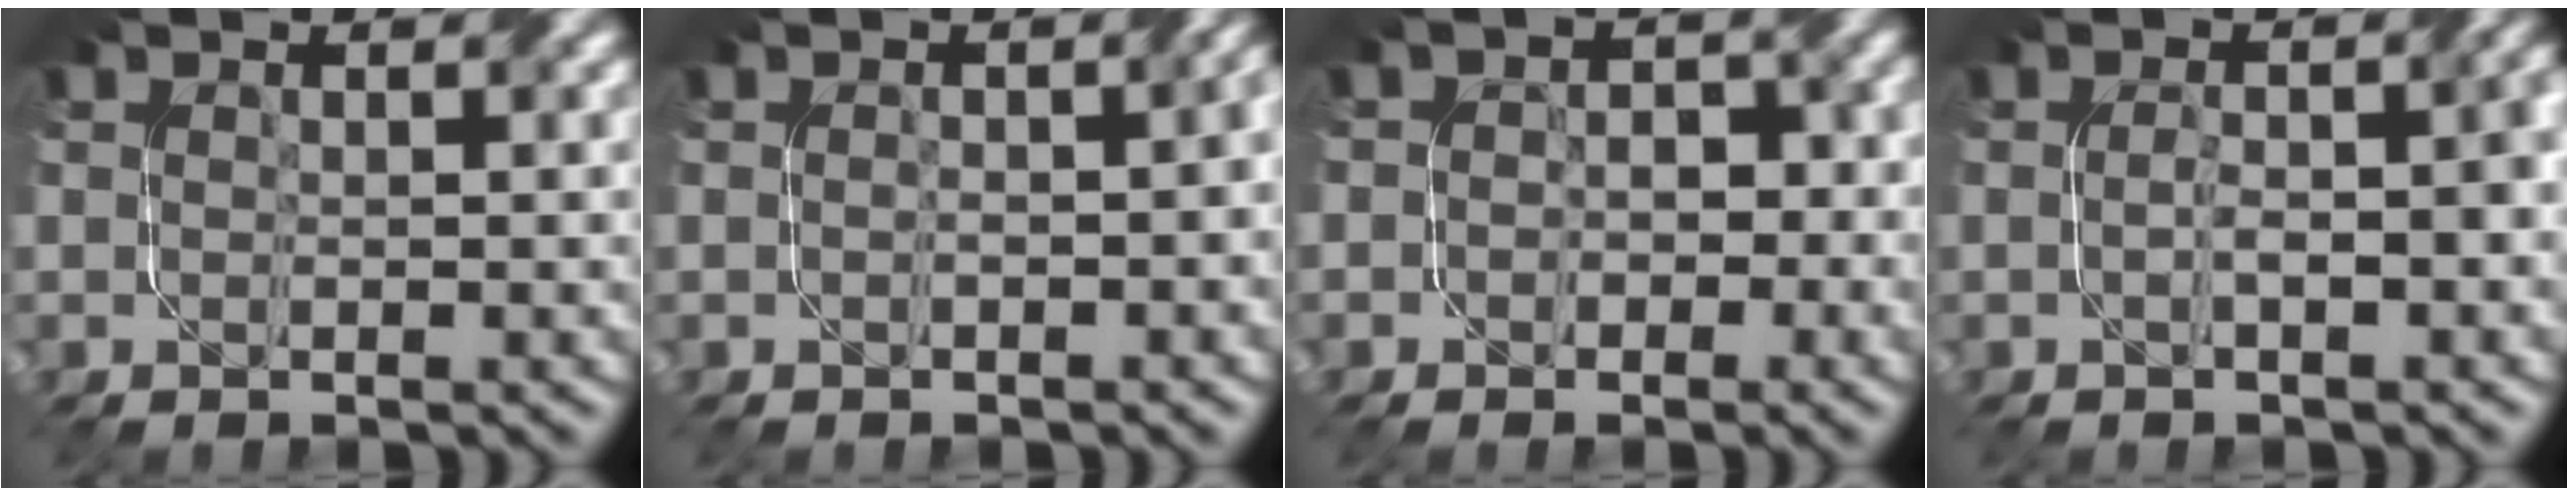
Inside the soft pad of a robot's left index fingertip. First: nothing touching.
{"total": 2.5, "force": [-0.3, 0.9, 2.3], "torque": [-0.024, 0.003, -0.002]}
{"total": 2.7, "force": [-0.4, 2.3, 1.4], "torque": [0.004, 0.004, -0.016]}
{"total": 3.5, "force": [-0.4, 1.1, 3.3], "torque": [-0.036, 0.013, -0.011]}